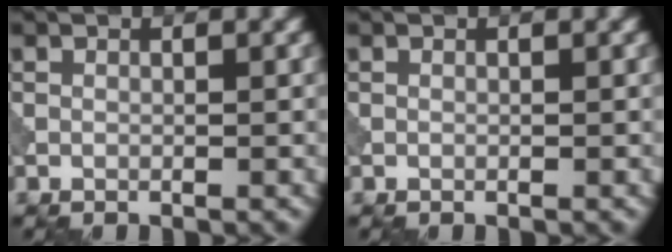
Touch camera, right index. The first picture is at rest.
{"total": 0.0}